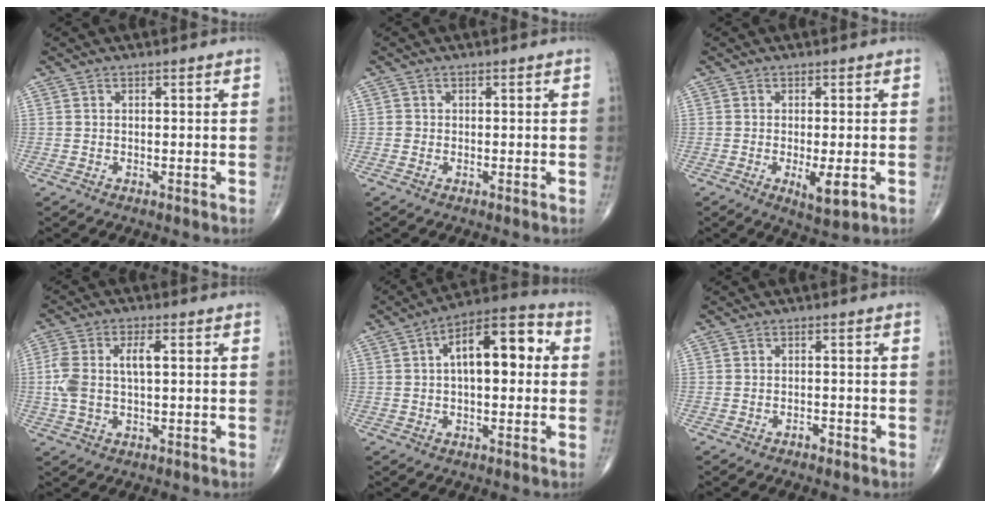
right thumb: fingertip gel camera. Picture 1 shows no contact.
{"total": 0.6, "force": [-0.2, 0.6, 0.1], "torque": [0.001, 0.003, -0.004]}
{"total": 5.2, "force": [-1.5, 1.5, 4.8], "torque": [-0.078, -0.014, -0.021]}
{"total": 8.1, "force": [0.7, 3.8, 7.1], "torque": [-0.172, 0.018, 0.016]}
{"total": 13.6, "force": [2.2, 6.4, 11.8], "torque": [-0.162, 0.031, 0.024]}
{"total": 1.3, "force": [-0.9, 0.6, 0.7], "torque": [-0.010, 0.004, -0.017]}